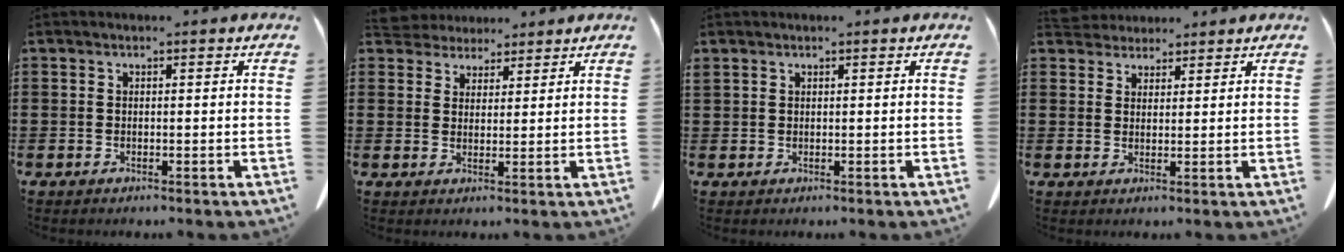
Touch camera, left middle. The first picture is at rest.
{"total": 3.5, "force": [3.3, 1.3, -0.1], "torque": [-0.013, -0.006, 0.061]}
{"total": 0.6, "force": [0.5, 0.2, 0.1], "torque": [-0.006, -0.001, 0.011]}
{"total": 3.1, "force": [2.9, 0.9, 0.0], "torque": [-0.009, -0.004, 0.057]}